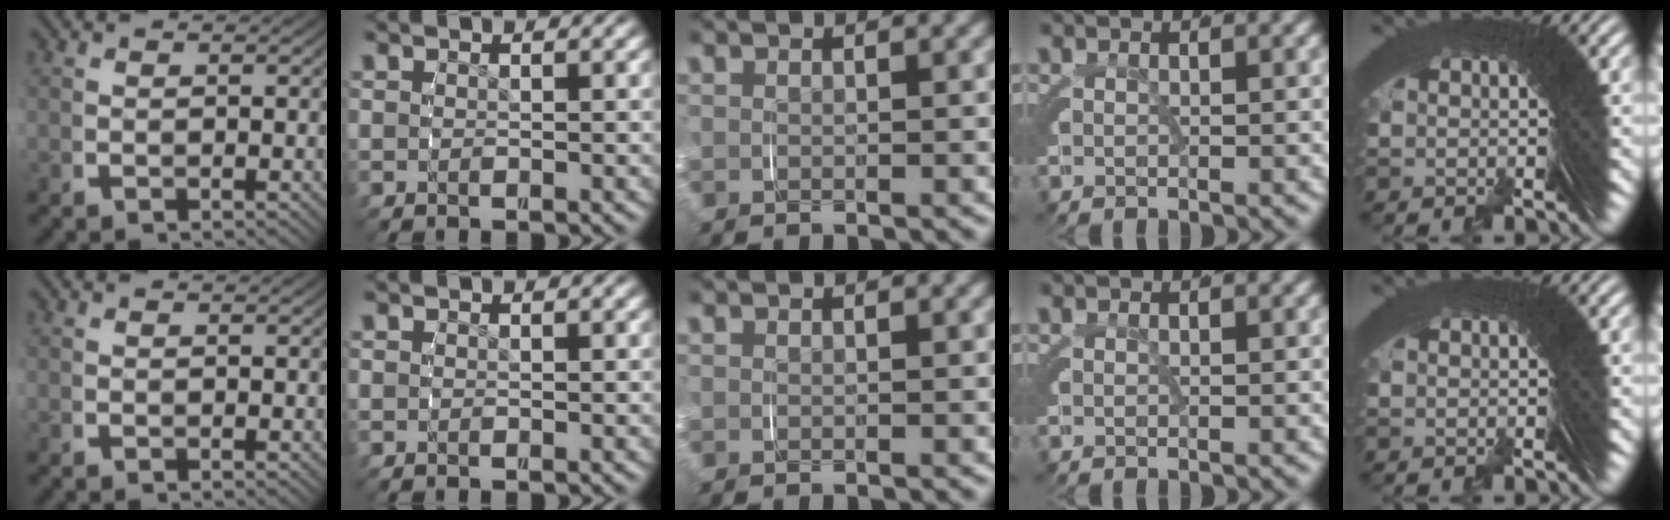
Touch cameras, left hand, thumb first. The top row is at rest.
{}